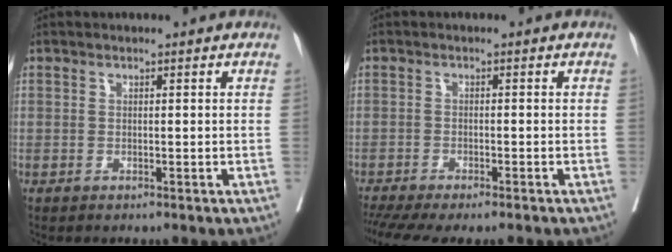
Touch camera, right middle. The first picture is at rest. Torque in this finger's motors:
{"motor_torque": [1.06, -1.08, 0.18, 0.05]}